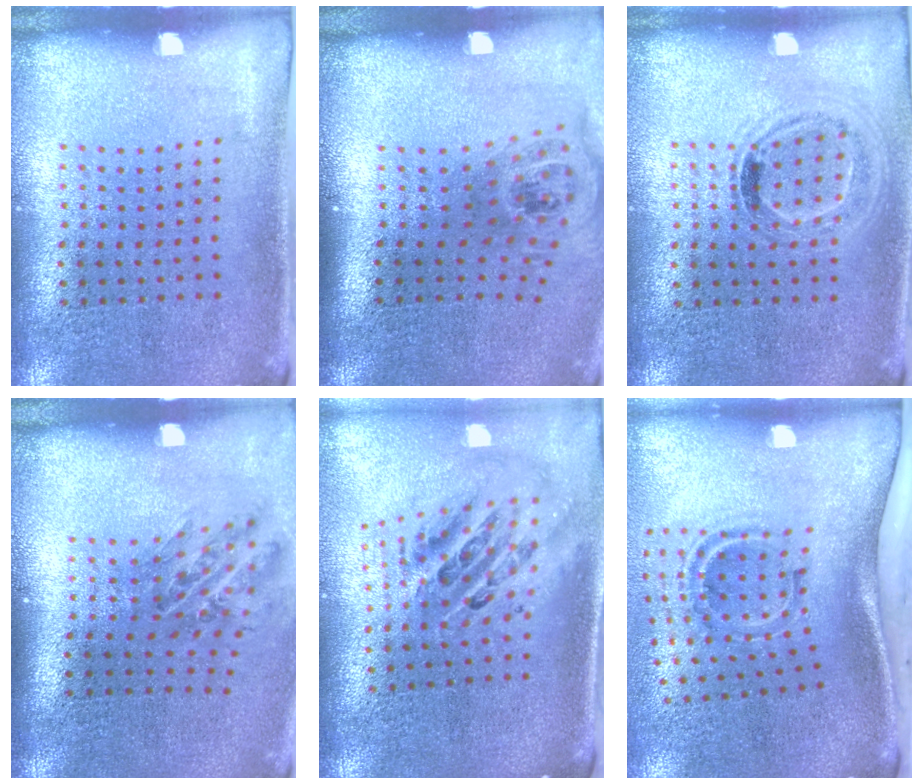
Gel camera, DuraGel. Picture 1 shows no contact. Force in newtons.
{"total": 1.6, "press": 1.2, "slide": 1.2}
{"total": 1.0, "press": 0.9, "slide": 0.5}
{"total": 1.1, "press": 1.0, "slide": 0.6}
{"total": 2.4, "press": 1.7, "slide": 1.7}
{"total": 2.1, "press": 1.2, "slide": 1.7}